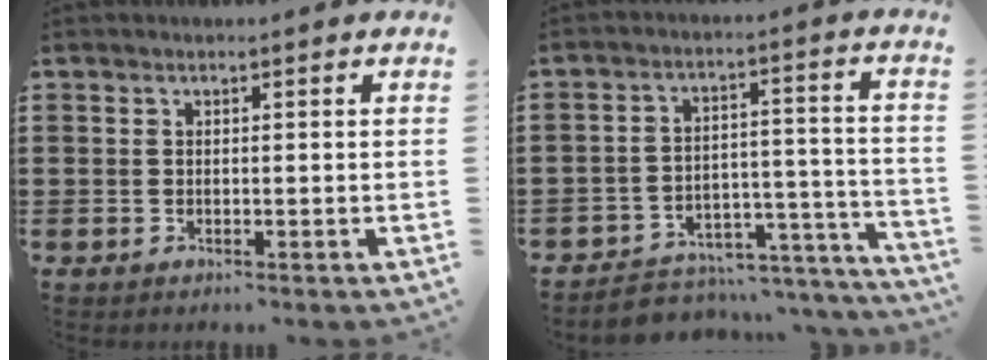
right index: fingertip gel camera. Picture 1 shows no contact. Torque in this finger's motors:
{"motor_torque": [-2.01, 0.13, -0.62, -0.21]}